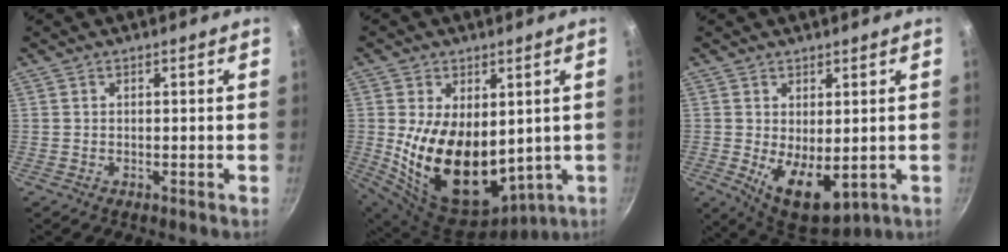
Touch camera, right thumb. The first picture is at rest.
{"total": 19.9, "force": [0.8, 12.3, 15.6], "torque": [-0.257, -0.034, 0.043]}
{"total": 10.2, "force": [-0.8, 5.4, 8.6], "torque": [-0.108, -0.022, 0.007]}